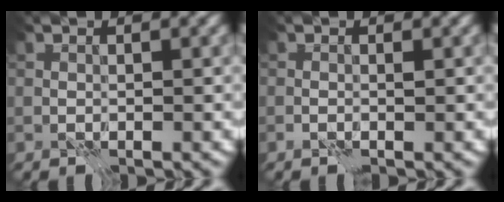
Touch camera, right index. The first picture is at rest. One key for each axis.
{"total": 0.6, "fx": 0.4, "fy": -0.4, "fz": 0.2, "tx": 0.001, "ty": 0.002, "tz": 0.006}